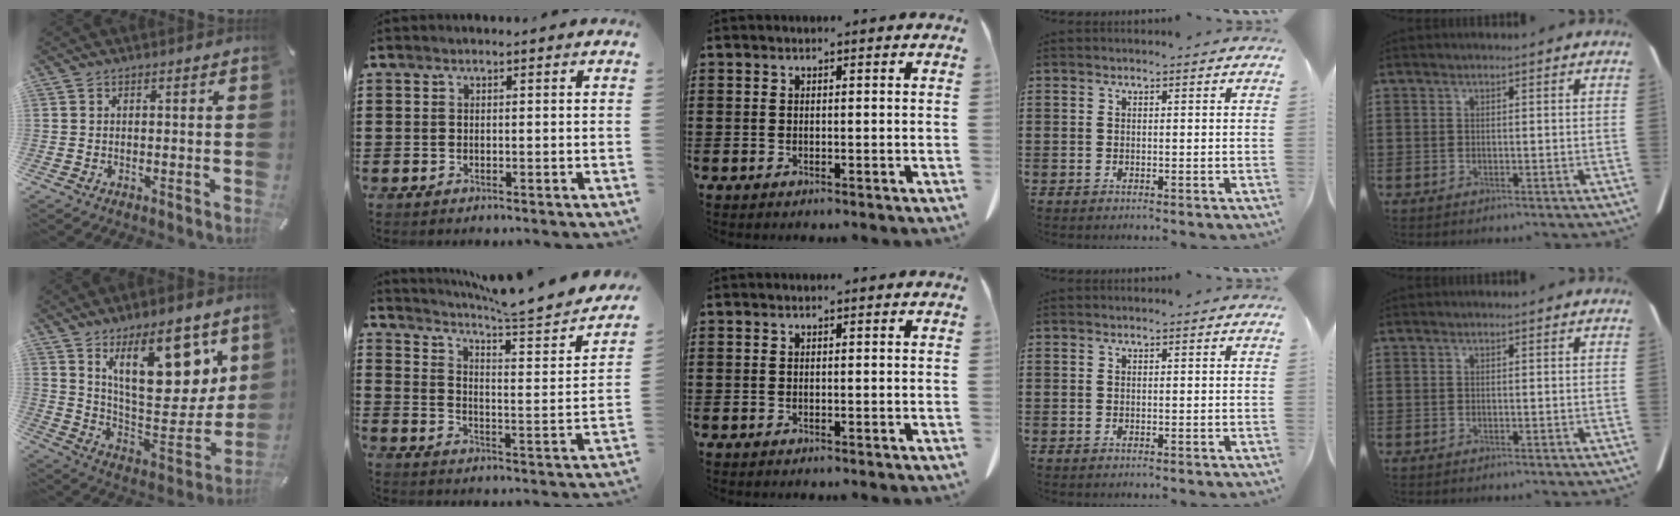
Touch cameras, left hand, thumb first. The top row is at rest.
{"thumb": {"total": 22.1, "force": [12.0, 10.1, 15.5], "torque": [-0.214, -0.072, 0.200]}, "index": {"total": 5.8, "force": [5.0, -0.4, 2.9], "torque": [-0.064, -0.044, 0.074]}}